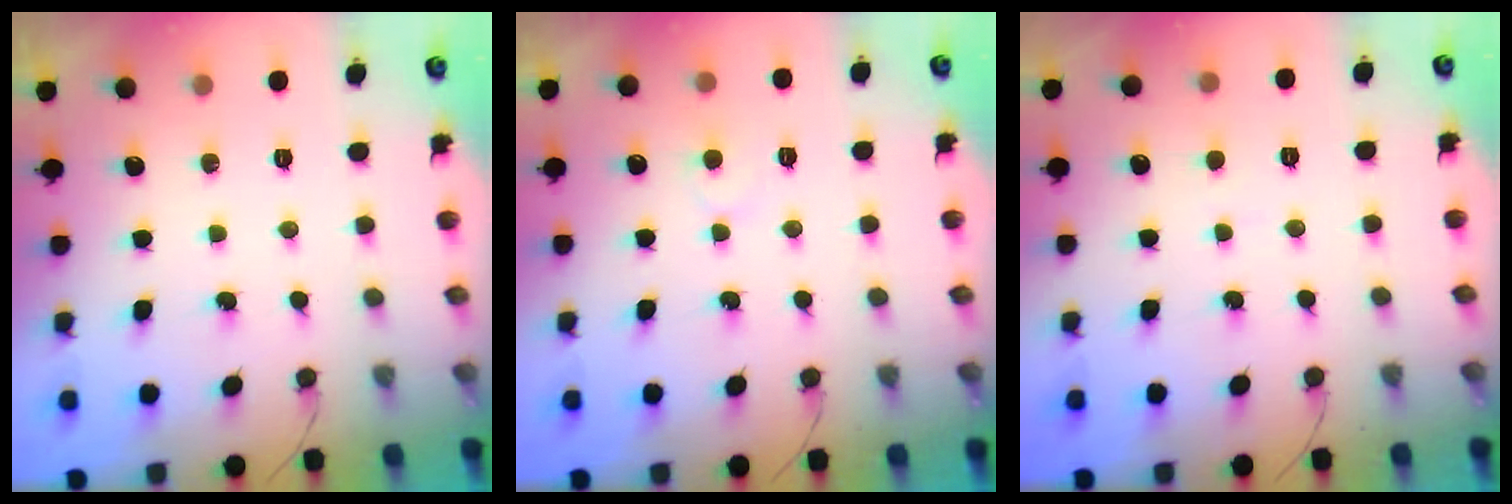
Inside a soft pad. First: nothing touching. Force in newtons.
{"total": 6.1, "press": 6.1, "slide": 0.4}
{"total": 2.6, "press": 2.6, "slide": 0.2}